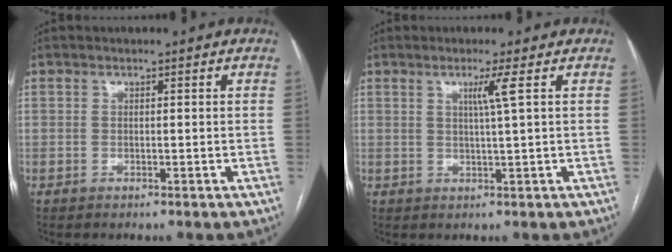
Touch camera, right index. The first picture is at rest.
{"total": 2.8, "force": [1.0, -1.0, 2.5], "torque": [-0.047, -0.005, 0.020]}